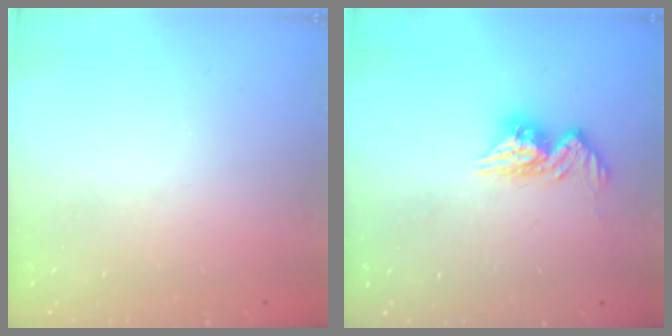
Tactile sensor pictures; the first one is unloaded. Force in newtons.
{"total": 11.0, "press": 11.0, "slide": 1.0}